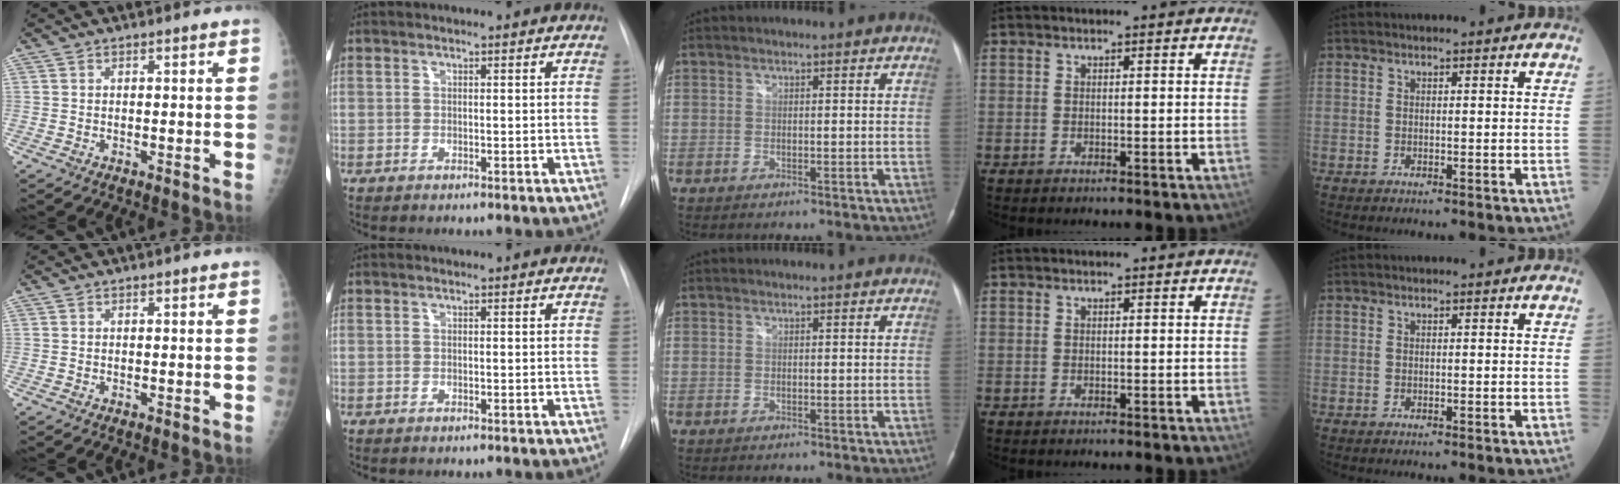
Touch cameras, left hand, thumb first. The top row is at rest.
{}